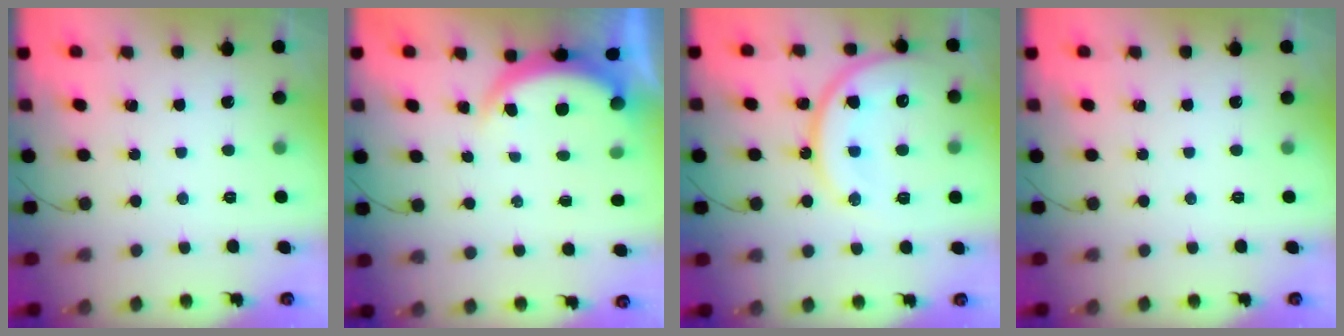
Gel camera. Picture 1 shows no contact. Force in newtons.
{"total": 5.5, "press": 5.5, "slide": 0.4}
{"total": 17.9, "press": 17.8, "slide": 1.5}
{"total": 0.0}